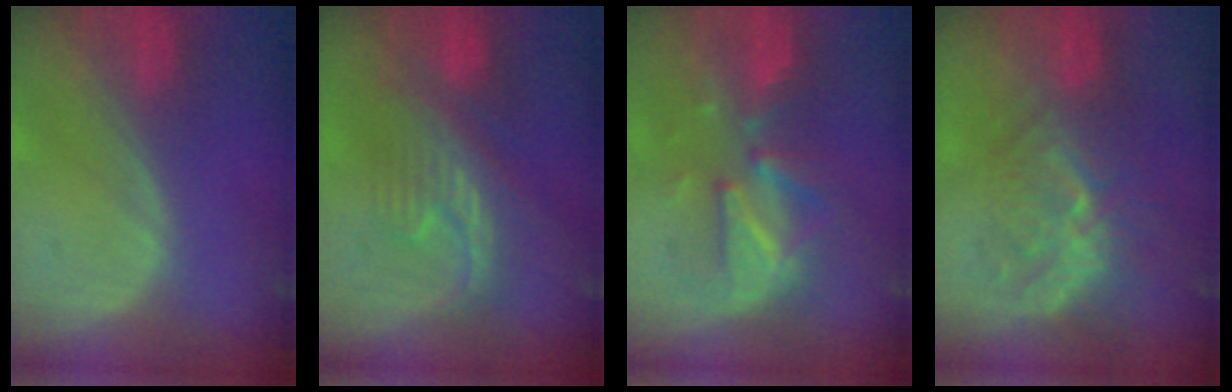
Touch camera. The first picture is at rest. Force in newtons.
{"total": 8.0, "press": 7.9, "slide": 1.1}
{"total": 8.0, "press": 8.0, "slide": 0.8}
{"total": 10.1, "press": 8.7, "slide": 5.1}